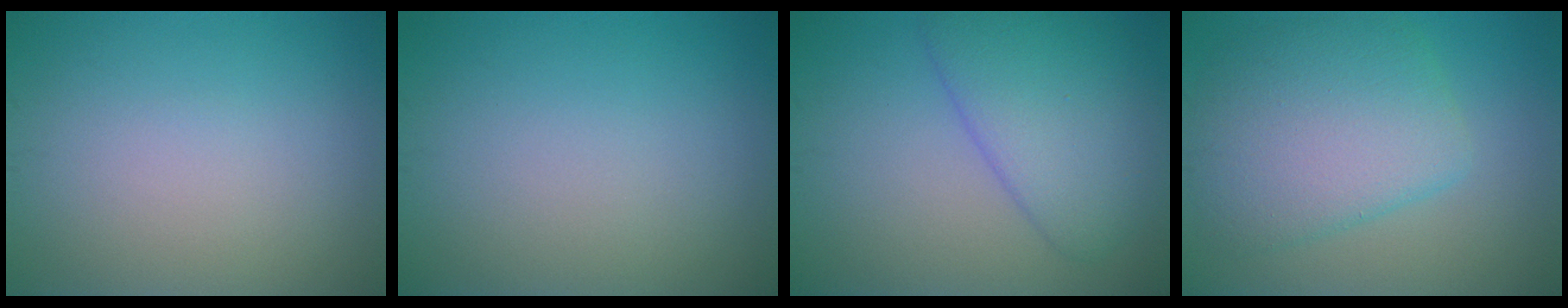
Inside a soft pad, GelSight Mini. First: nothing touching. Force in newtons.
{"total": 0.0}
{"total": 5.6, "press": 5.6, "slide": 0.2}
{"total": 7.0, "press": 7.0, "slide": 0.2}